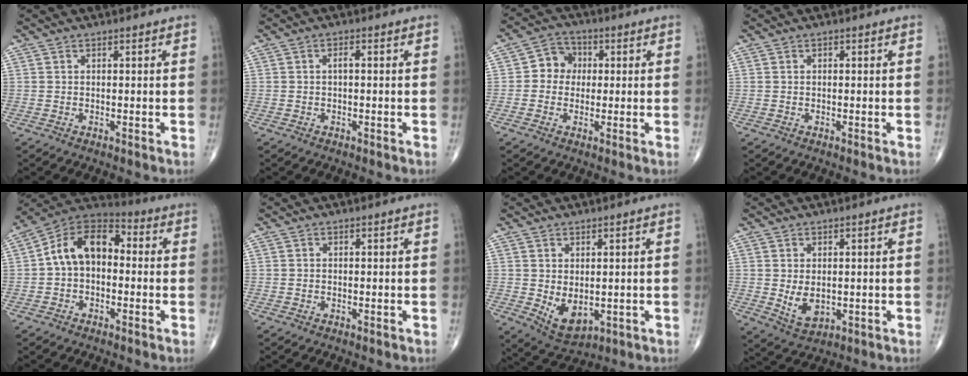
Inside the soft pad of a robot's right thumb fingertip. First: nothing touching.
{"total": 1.1, "force": [-0.1, 0.5, 1.0], "torque": [-0.018, 0.002, -0.004]}
{"total": 5.7, "force": [0.3, 5.1, 2.5], "torque": [-0.013, 0.013, -0.009]}
{"total": 0.0}
{"total": 12.1, "force": [0.1, 8.2, 9.0], "torque": [-0.131, 0.041, -0.018]}
{"total": 0.0}
{"total": 6.4, "force": [-0.4, 3.8, 5.1], "torque": [-0.075, -0.011, 0.013]}
{"total": 5.2, "force": [0.0, 3.3, 4.0], "torque": [-0.062, -0.014, 0.013]}